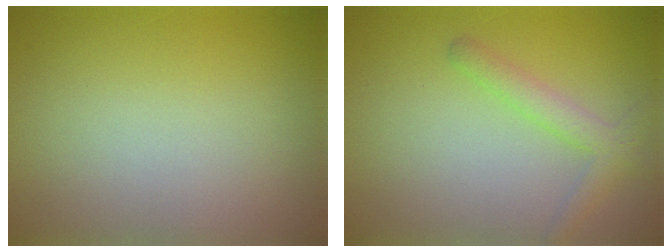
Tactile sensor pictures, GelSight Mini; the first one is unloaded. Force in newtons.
{"total": 2.3, "press": 2.3, "slide": 0.1}